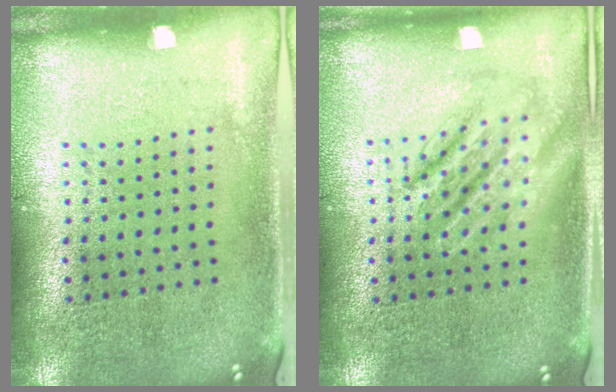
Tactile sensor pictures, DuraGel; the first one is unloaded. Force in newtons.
{"total": 2.2, "press": 2.2, "slide": 0.3}